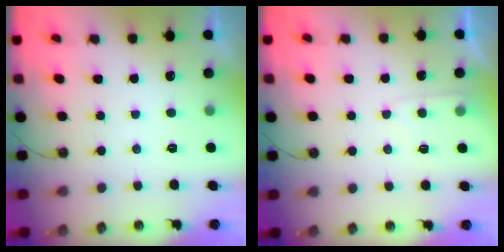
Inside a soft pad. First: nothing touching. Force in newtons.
{"total": 4.1, "press": 4.1, "slide": 0.5}